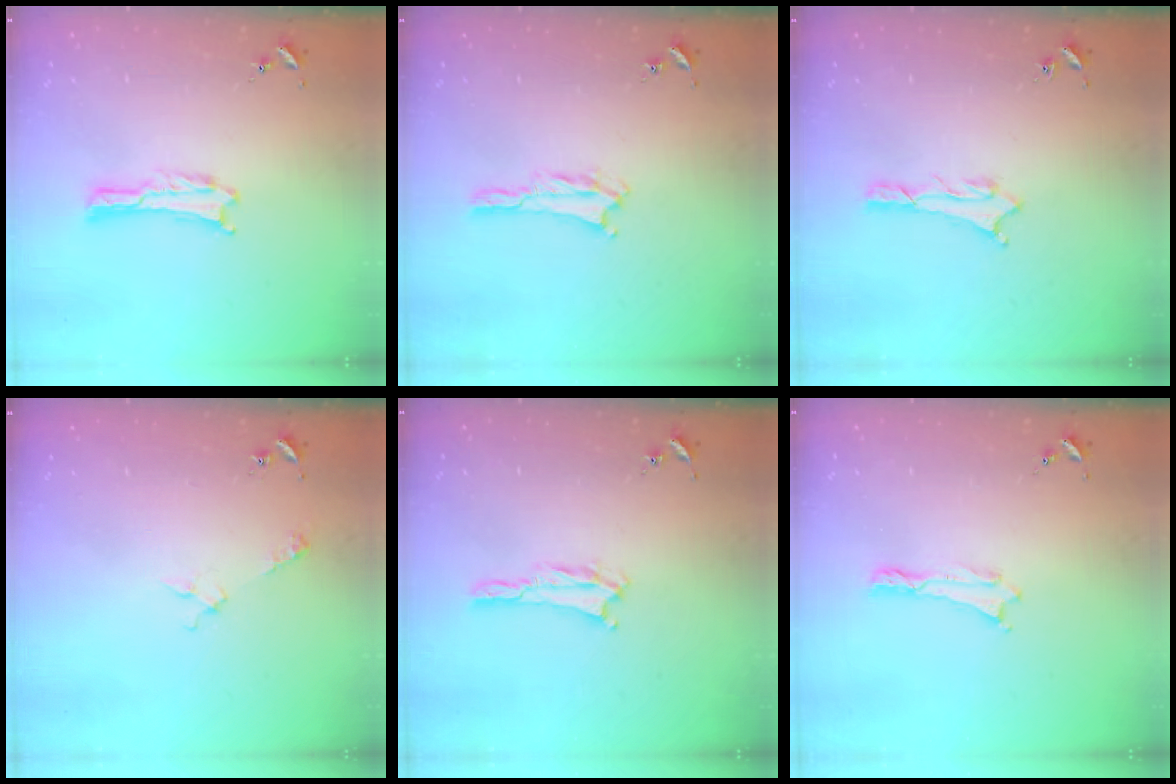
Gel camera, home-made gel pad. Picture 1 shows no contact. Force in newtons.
{"total": 2.1, "press": 2.1, "slide": 0.3}
{"total": 0.7, "press": 0.7, "slide": 0.2}
{"total": 3.3, "press": 3.3, "slide": 0.4}
{"total": 1.4, "press": 1.4, "slide": 0.2}
{"total": 0.0}